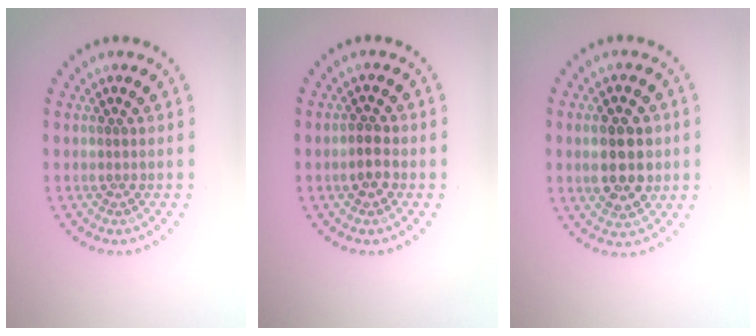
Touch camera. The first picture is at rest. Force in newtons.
{"total": 2.1, "press": 2.0, "slide": 0.4}
{"total": 5.1, "press": 5.1, "slide": 0.4}